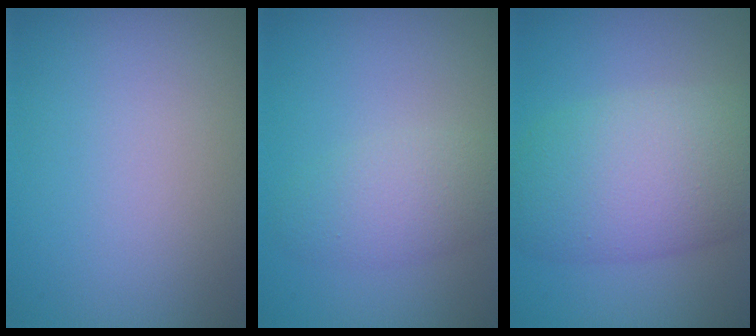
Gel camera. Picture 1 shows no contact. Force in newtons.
{"total": 3.2, "press": 3.2, "slide": 0.1}
{"total": 8.9, "press": 8.9, "slide": 0.4}